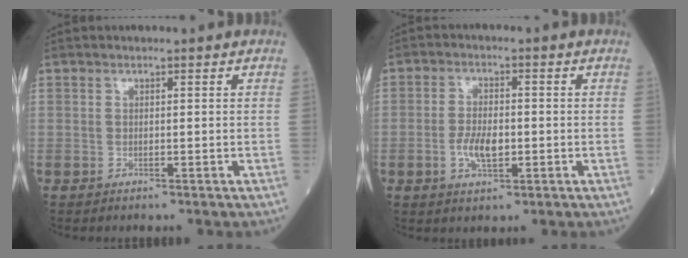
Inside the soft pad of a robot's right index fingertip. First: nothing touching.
{"total": 4.7, "force": [-1.1, 1.8, 4.1], "torque": [-0.083, 0.000, -0.019]}